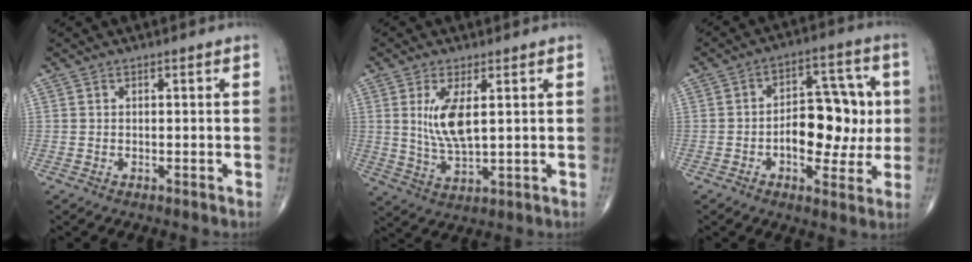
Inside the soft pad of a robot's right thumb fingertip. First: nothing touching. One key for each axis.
{"total": 7.9, "fx": 1.9, "fy": 2.8, "fz": 7.2, "tx": -0.145, "ty": -0.020, "tz": 0.046}
{"total": 13.9, "fx": -1.0, "fy": 7.9, "fz": 11.4, "tx": -0.121, "ty": 0.028, "tz": -0.013}